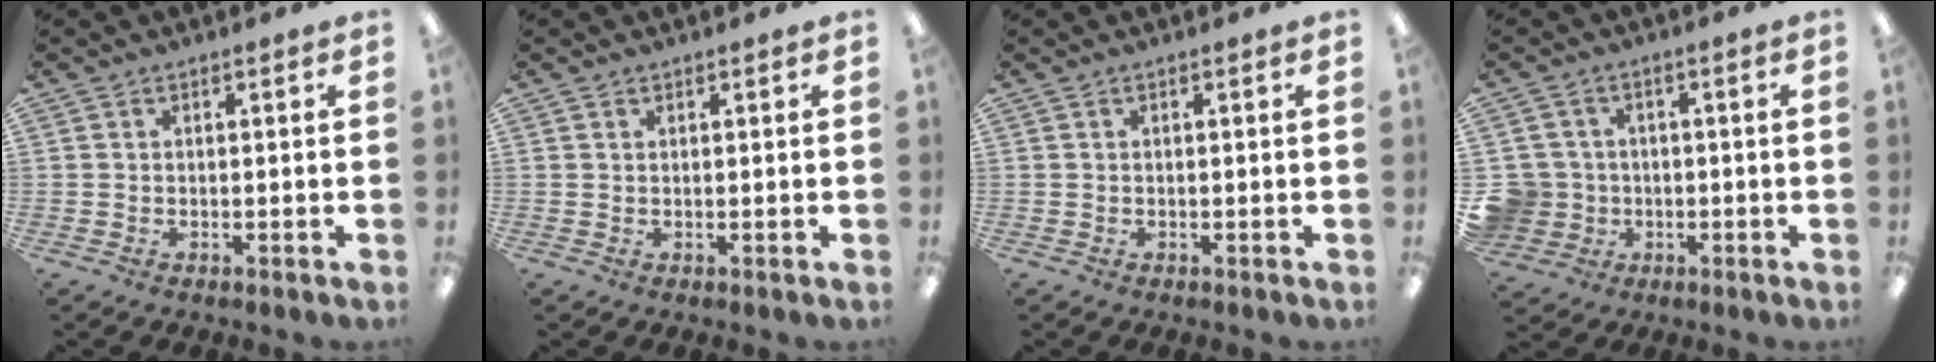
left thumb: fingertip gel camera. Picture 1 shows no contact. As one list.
[{"total": 0.5, "force": [0.4, 0.3, 0.1], "torque": [-0.001, 0.001, 0.008]}, {"total": 0.0}, {"total": 6.9, "force": [-0.4, 6.8, 1.3], "torque": [-0.051, 0.013, -0.002]}]